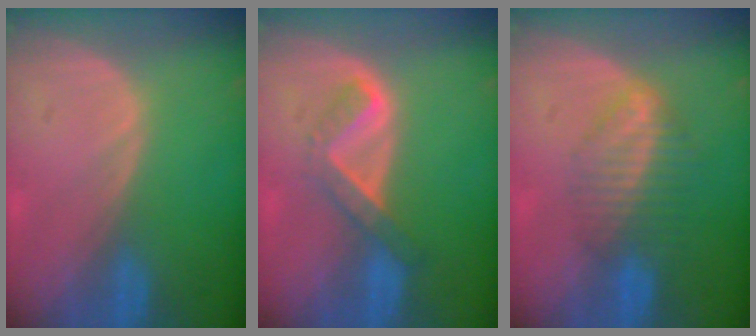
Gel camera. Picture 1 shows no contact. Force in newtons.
{"total": 5.2, "press": 4.5, "slide": 2.6}
{"total": 6.9, "press": 5.9, "slide": 3.6}